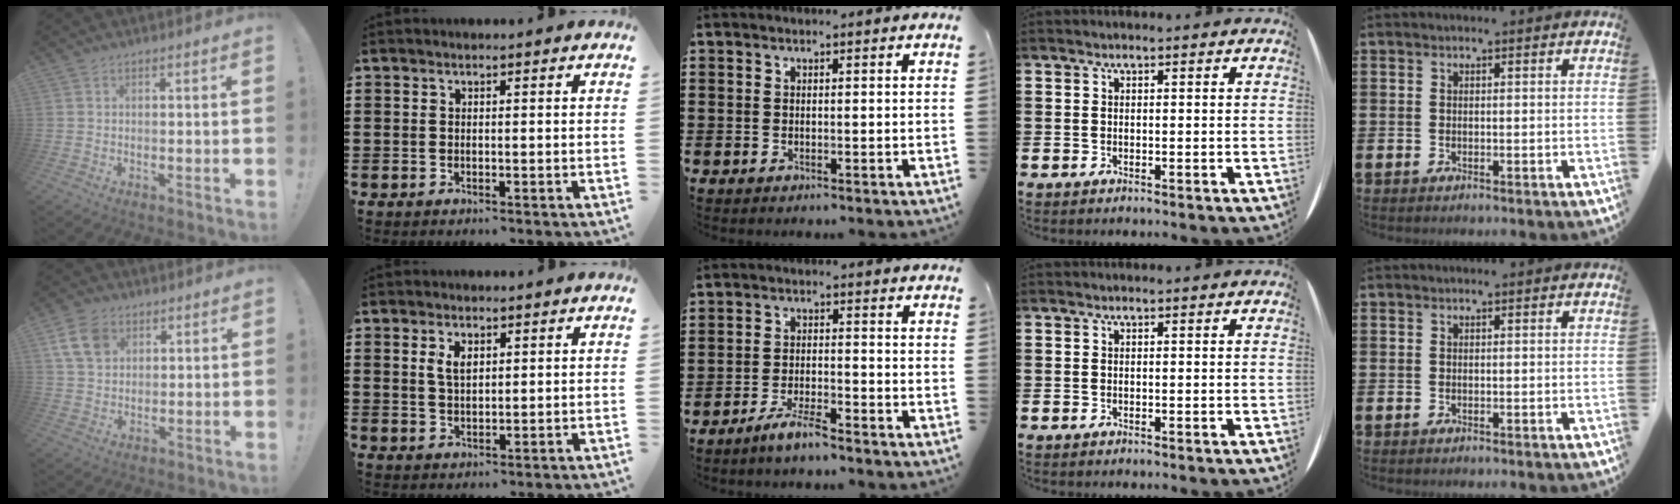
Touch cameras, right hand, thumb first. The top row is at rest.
{"thumb": {"total": 10.0, "force": [4.3, 7.3, 5.4], "torque": [-0.101, -0.003, 0.087]}, "index": {"total": 3.1, "force": [1.2, 1.6, 2.4], "torque": [-0.051, 0.007, 0.020]}, "middle": {"total": 4.0, "force": [-3.3, 0.5, 2.2], "torque": [-0.049, 0.001, -0.066]}}